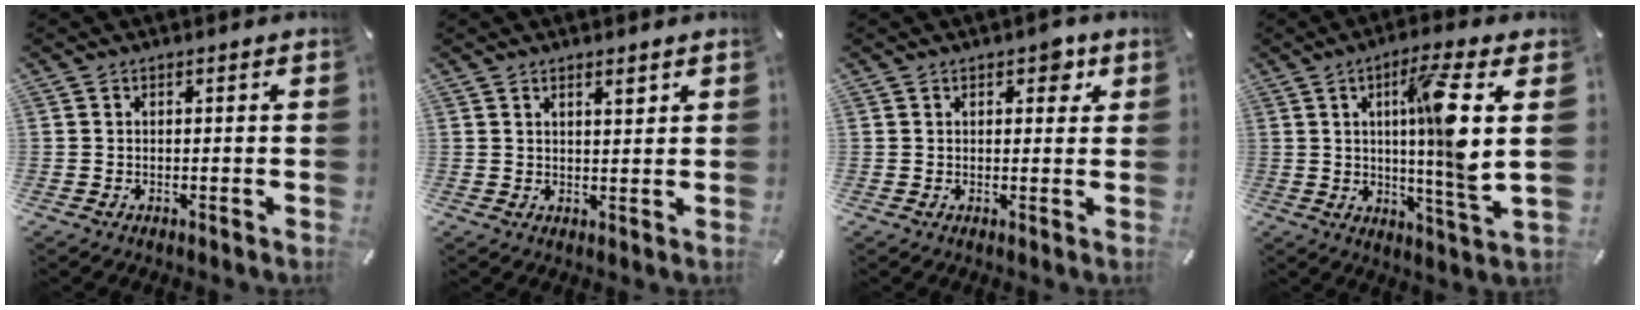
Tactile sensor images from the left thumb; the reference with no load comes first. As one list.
[{"total": 2.4, "force": [1.7, 0.6, 1.6], "torque": [-0.017, -0.007, 0.028]}, {"total": 3.6, "force": [1.7, 1.9, 2.5], "torque": [-0.023, -0.003, 0.021]}, {"total": 14.1, "force": [3.4, -0.1, 13.7], "torque": [-0.225, -0.015, 0.043]}]